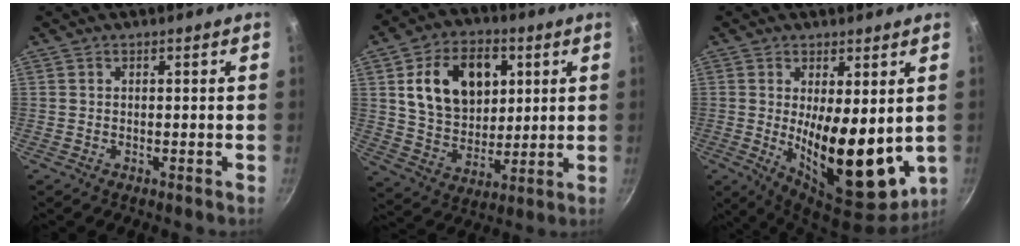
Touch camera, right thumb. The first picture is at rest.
{"total": 17.2, "force": [4.8, 12.1, 11.2], "torque": [-0.151, -0.010, 0.085]}
{"total": 15.8, "force": [0.4, 6.4, 14.4], "torque": [-0.194, -0.036, 0.023]}